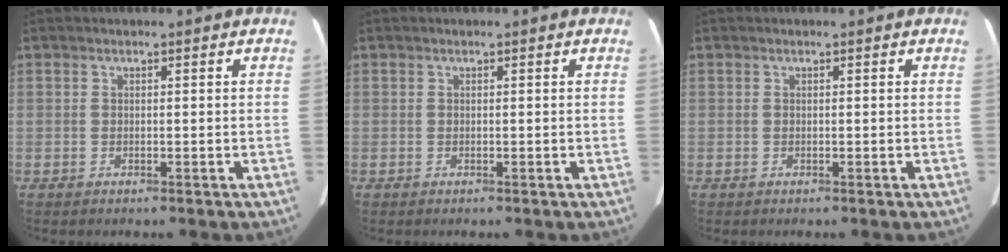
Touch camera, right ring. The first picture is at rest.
{"total": 0.0}
{"total": 0.0}